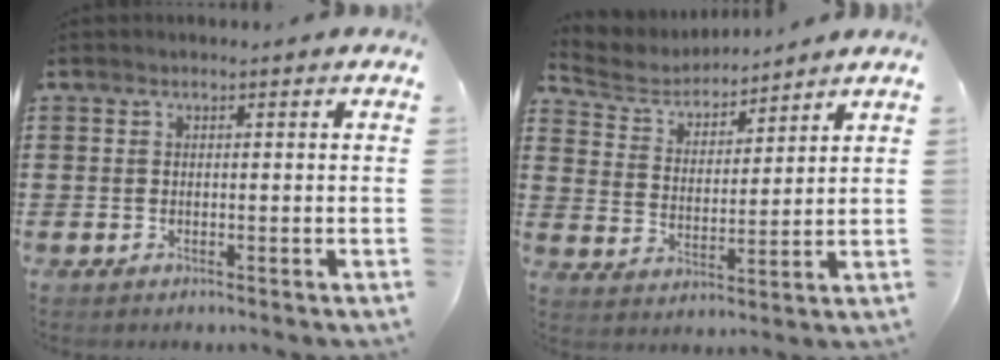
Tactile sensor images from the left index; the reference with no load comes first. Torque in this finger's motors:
{"motor_torque": [-0.24, 0.35, 0.05, 0.01]}